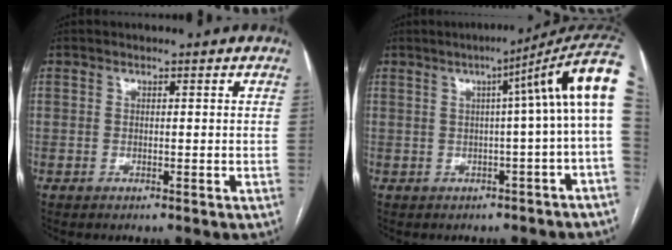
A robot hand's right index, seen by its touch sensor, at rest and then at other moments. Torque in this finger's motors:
{"motor_torque": [1.23, -0.35, 0.62, 0.12]}